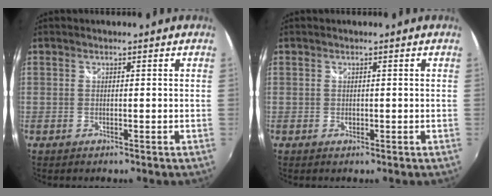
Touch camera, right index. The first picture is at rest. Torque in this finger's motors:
{"motor_torque": [0.05, 0.08, 0.08, 0.02]}